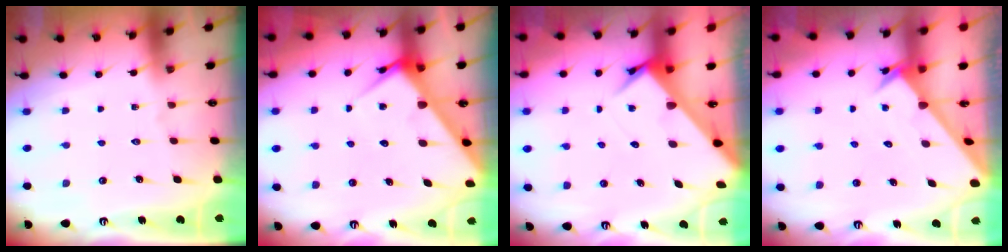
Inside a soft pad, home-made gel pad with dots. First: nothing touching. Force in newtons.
{"total": 5.4, "press": 5.4, "slide": 0.5}
{"total": 3.8, "press": 3.8, "slide": 0.4}
{"total": 2.5, "press": 2.5, "slide": 0.2}